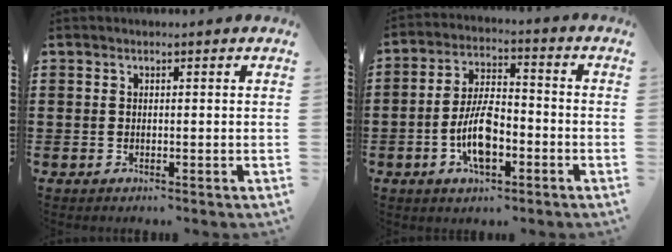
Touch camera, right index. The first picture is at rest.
{"total": 8.5, "force": [-2.9, 3.6, 7.1], "torque": [-0.151, 0.002, -0.057]}